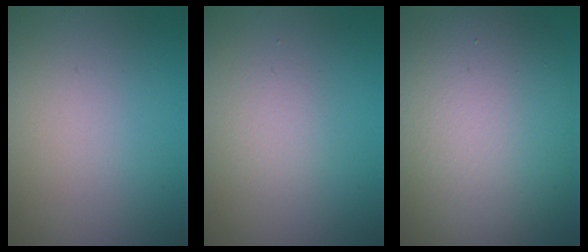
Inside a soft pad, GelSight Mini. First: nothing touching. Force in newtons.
{"total": 1.3, "press": 1.3, "slide": 0.1}
{"total": 11.7, "press": 11.6, "slide": 1.3}